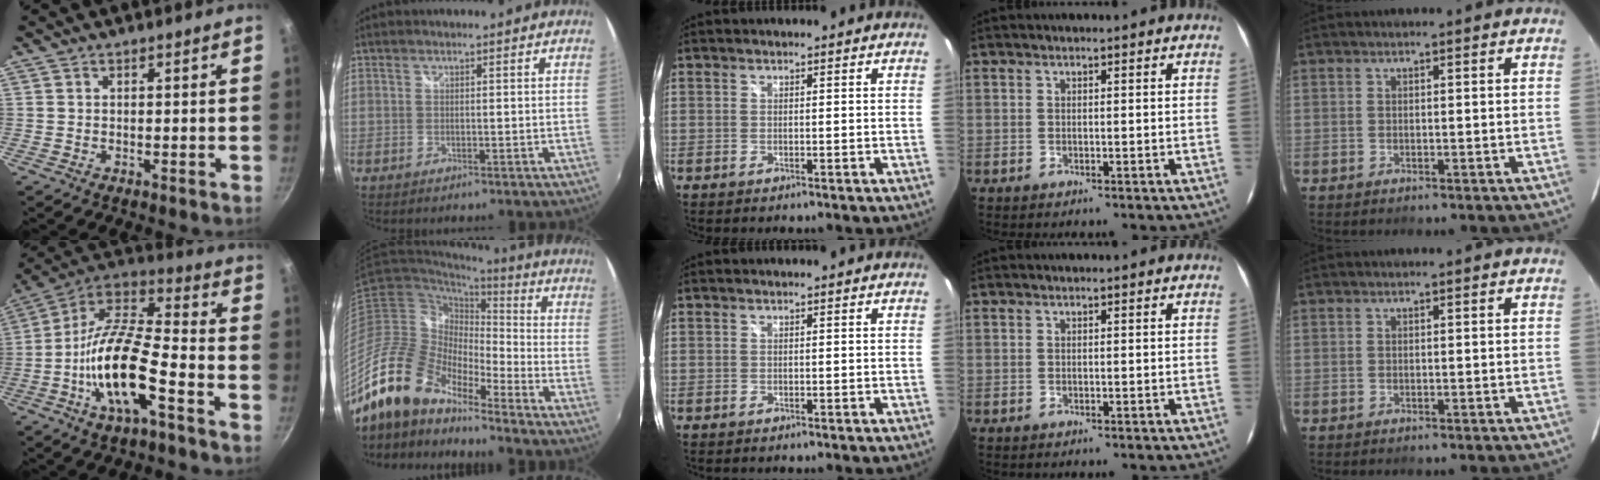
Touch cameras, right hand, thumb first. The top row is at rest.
{"thumb": {"total": 18.3, "force": [-6.9, 6.5, 15.7], "torque": [-0.288, 0.046, -0.147]}, "index": {"total": 18.8, "force": [-14.9, 7.2, 8.9], "torque": [-0.174, -0.013, -0.294]}}